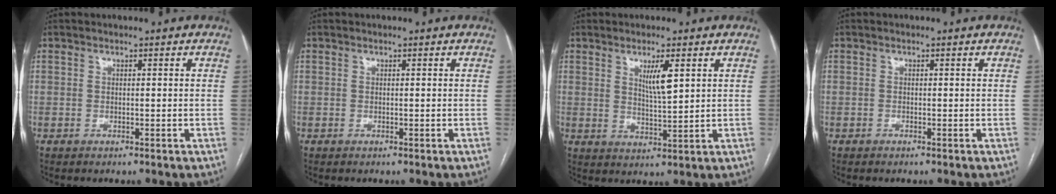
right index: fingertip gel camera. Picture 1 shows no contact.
{"total": 0.0}
{"total": 4.7, "force": [2.0, 0.5, 4.2], "torque": [-0.076, -0.009, 0.039]}
{"total": 0.0}